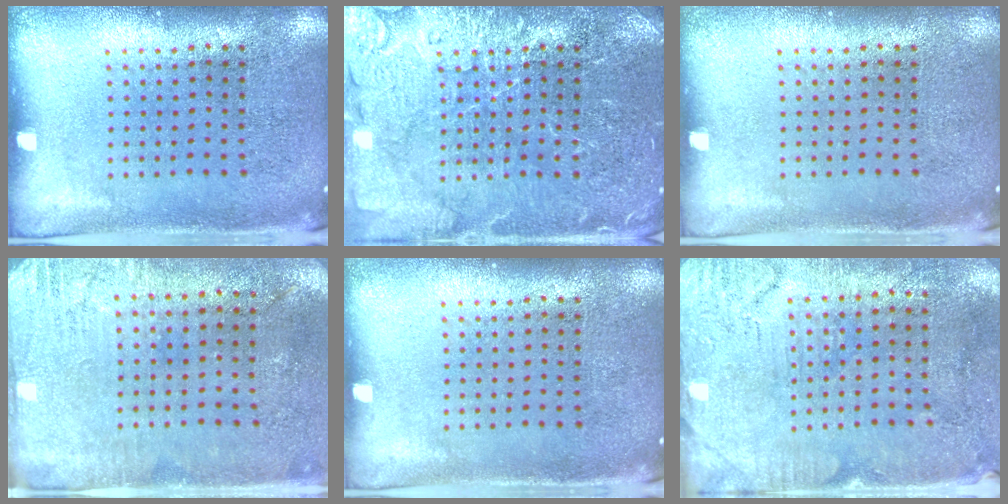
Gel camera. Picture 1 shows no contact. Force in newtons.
{"total": 5.9, "press": 5.8, "slide": 1.0}
{"total": 0.0}
{"total": 2.7, "press": 2.3, "slide": 1.4}
{"total": 0.0}
{"total": 3.2, "press": 2.6, "slide": 1.8}